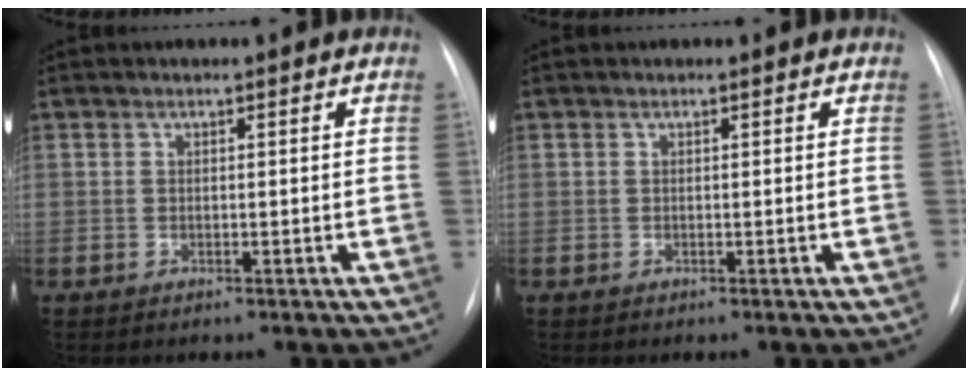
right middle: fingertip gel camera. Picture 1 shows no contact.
{"total": 0.0}